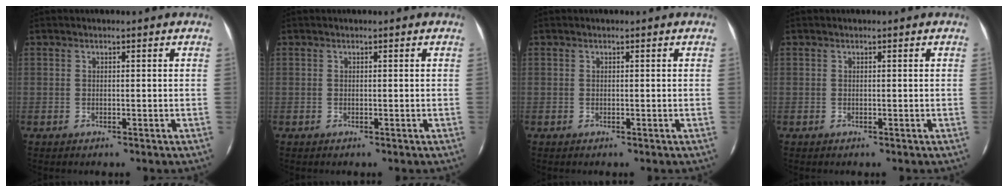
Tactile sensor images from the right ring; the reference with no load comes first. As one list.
[{"total": 0.0}, {"total": 0.0}, {"total": 0.0}]